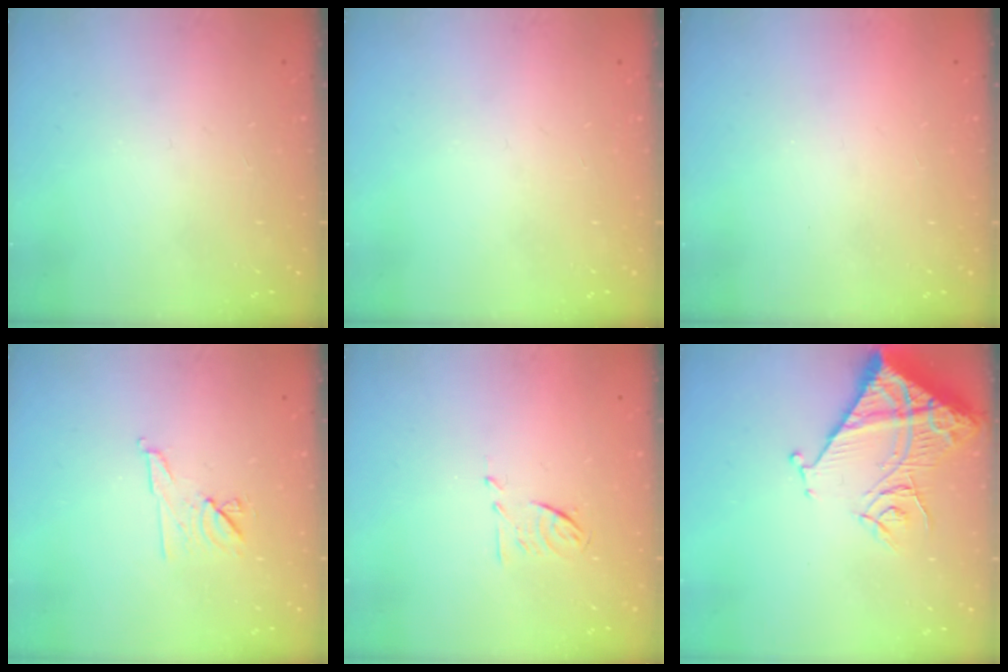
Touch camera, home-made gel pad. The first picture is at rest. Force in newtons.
{"total": 0.0}
{"total": 1.5, "press": 1.5, "slide": 0.1}
{"total": 7.5, "press": 7.4, "slide": 1.3}
{"total": 6.6, "press": 6.5, "slide": 1.1}
{"total": 14.6, "press": 14.5, "slide": 1.6}